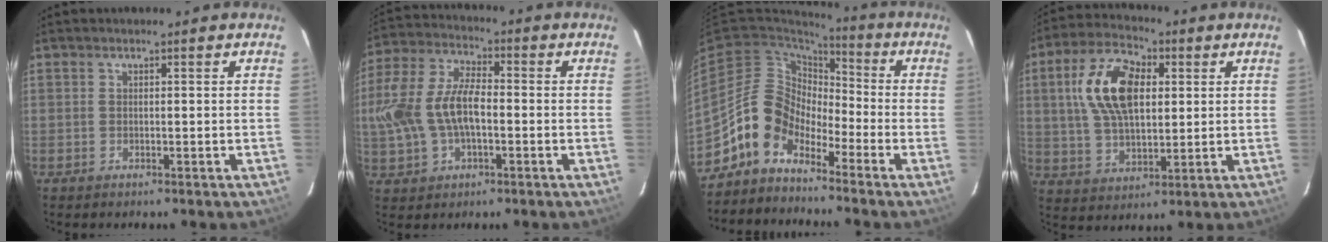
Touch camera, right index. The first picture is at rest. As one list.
[{"total": 14.2, "force": [-1.7, 7.9, 11.7], "torque": [-0.257, 0.016, -0.027]}, {"total": 9.9, "force": [-6.6, 6.6, 3.3], "torque": [-0.066, 0.038, -0.141]}, {"total": 15.1, "force": [3.5, 8.3, 12.1], "torque": [-0.232, 0.023, 0.067]}]